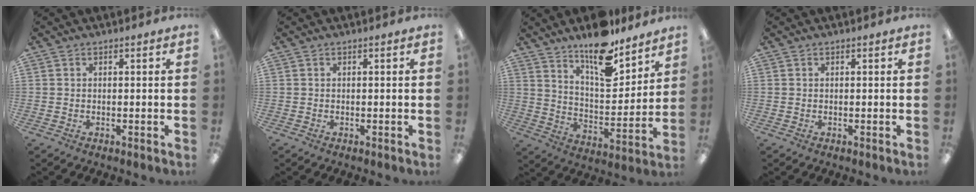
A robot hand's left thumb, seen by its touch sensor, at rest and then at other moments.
{"total": 0.0}
{"total": 14.2, "force": [11.6, 4.9, 6.7], "torque": [-0.103, -0.083, 0.203]}
{"total": 0.0}